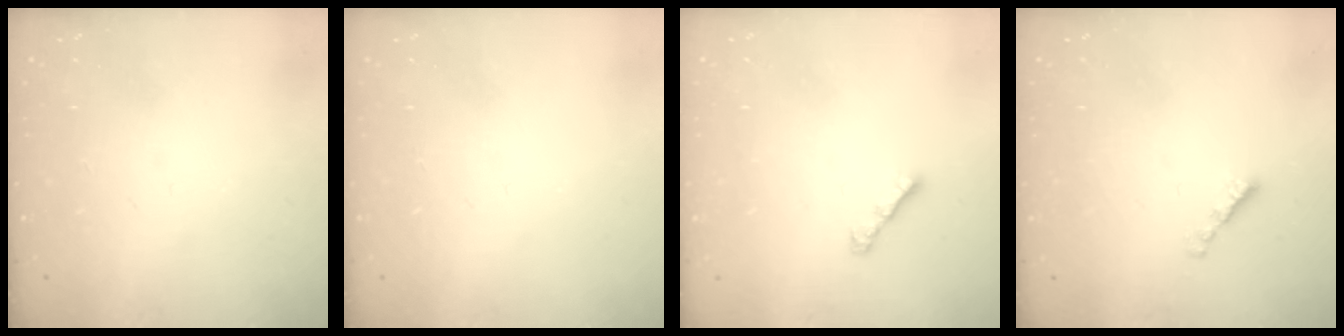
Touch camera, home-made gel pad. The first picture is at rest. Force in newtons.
{"total": 0.0}
{"total": 3.0, "press": 2.9, "slide": 0.7}
{"total": 2.2, "press": 2.1, "slide": 0.7}